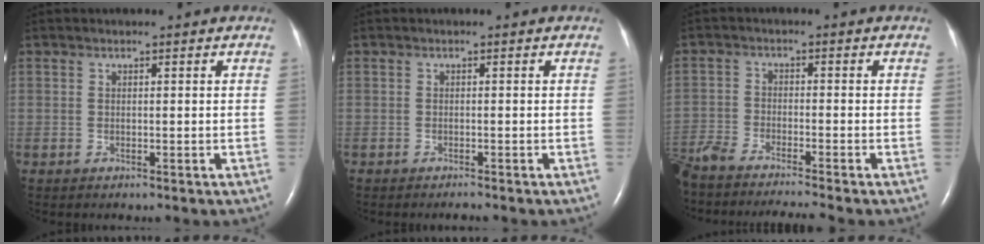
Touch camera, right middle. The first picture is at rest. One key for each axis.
{"total": 0.8, "fx": -0.7, "fy": 0.0, "fz": 0.3, "tx": -0.010, "ty": -0.002, "tz": -0.011}
{"total": 11.9, "fx": -10.9, "fy": -0.3, "fz": 4.9, "tx": -0.078, "ty": -0.015, "tz": -0.182}